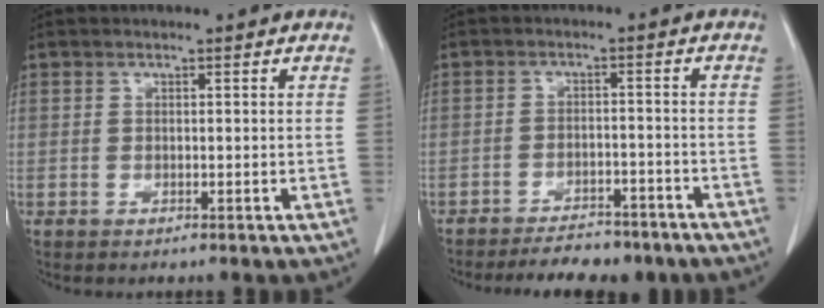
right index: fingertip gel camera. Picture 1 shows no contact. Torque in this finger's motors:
{"motor_torque": [0.74, -1.00, 0.55, 0.14]}